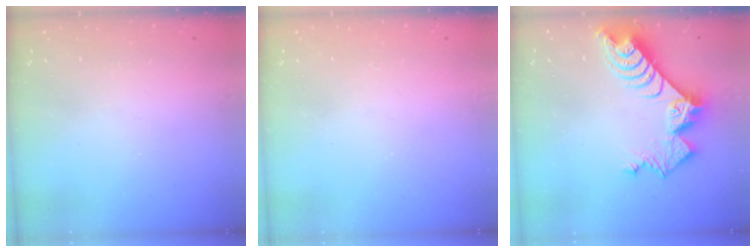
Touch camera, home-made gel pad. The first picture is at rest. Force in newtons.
{"total": 1.1, "press": 1.1, "slide": 0.1}
{"total": 10.7, "press": 10.6, "slide": 1.1}